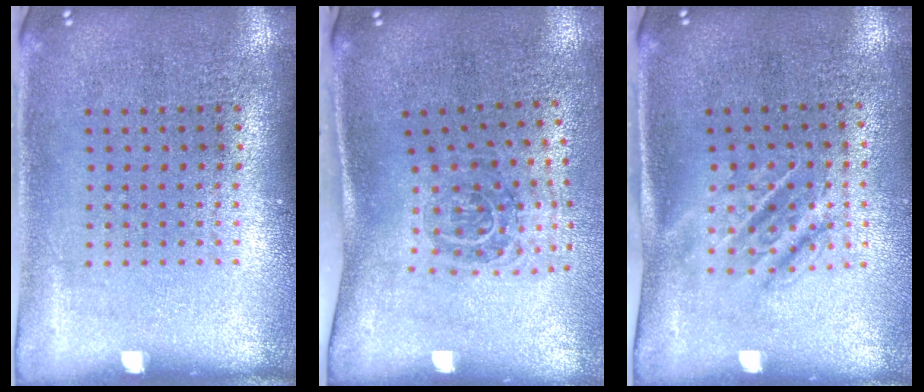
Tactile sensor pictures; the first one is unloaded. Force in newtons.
{"total": 1.9, "press": 1.2, "slide": 1.5}
{"total": 1.6, "press": 1.2, "slide": 1.0}